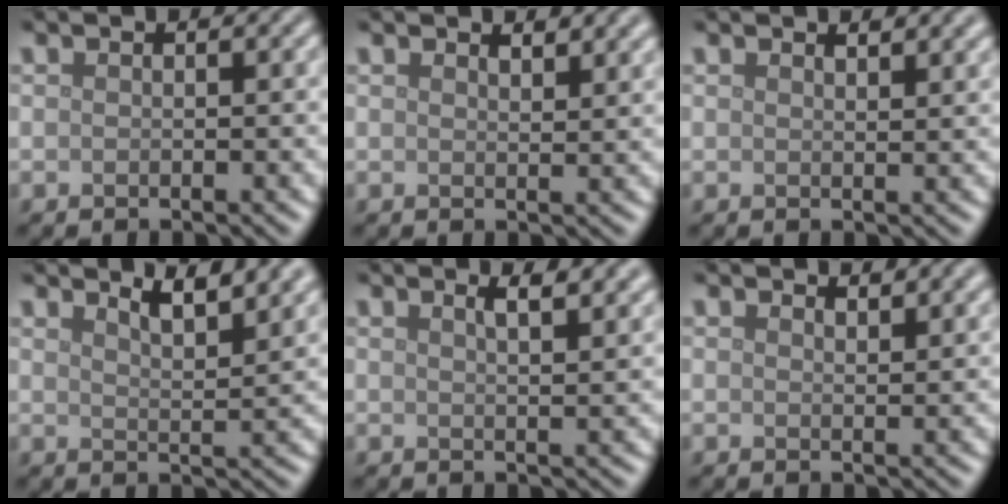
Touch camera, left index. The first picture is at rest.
{"total": 1.8, "force": [1.6, 0.4, 0.8], "torque": [-0.010, -0.001, 0.028]}
{"total": 1.5, "force": [1.3, 0.4, 0.7], "torque": [-0.006, 0.001, 0.020]}
{"total": 4.3, "force": [3.4, 1.0, 2.5], "torque": [-0.029, 0.014, 0.039]}
{"total": 3.6, "force": [2.3, 1.2, 2.6], "torque": [-0.016, 0.019, 0.015]}
{"total": 1.8, "force": [1.7, 0.3, 0.7], "torque": [-0.009, 0.000, 0.028]}